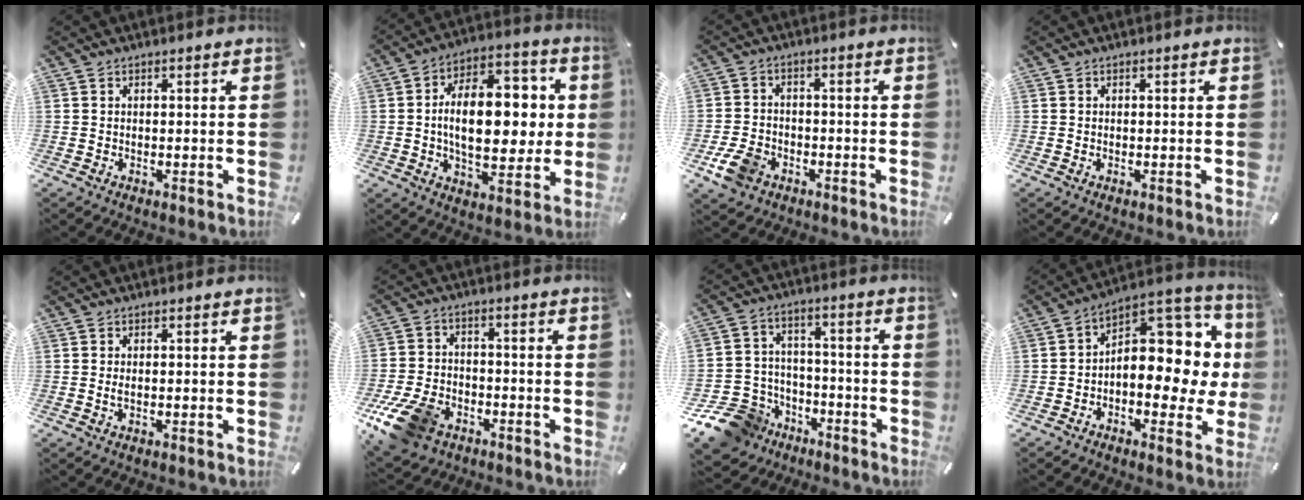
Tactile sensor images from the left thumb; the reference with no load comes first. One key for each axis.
{"total": 18.5, "fx": 0.8, "fy": 11.0, "fz": 14.9, "tx": -0.230, "ty": 0.005, "tz": 0.011}
{"total": 7.0, "fx": -3.5, "fy": 5.1, "fz": 3.3, "tx": -0.081, "ty": 0.015, "tz": -0.067}
{"total": 0.0}
{"total": 1.3, "fx": 0.1, "fy": 0.2, "fz": 1.2, "tx": -0.025, "ty": -0.002, "tz": 0.002}
{"total": 13.2, "fx": -7.5, "fy": 8.3, "fz": 7.0, "tx": -0.143, "ty": 0.044, "tz": -0.132}
{"total": 13.0, "fx": -8.0, "fy": 9.6, "fz": 3.5, "tx": -0.081, "ty": 0.056, "tz": -0.139}
{"total": 13.5, "fx": 1.6, "fy": 9.0, "fz": 10.0, "tx": -0.120, "ty": -0.027, "tz": 0.031}